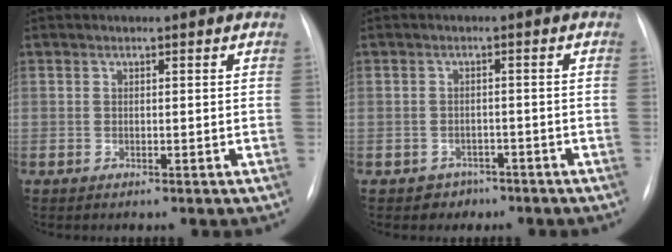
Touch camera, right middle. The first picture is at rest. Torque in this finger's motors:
{"motor_torque": [-0.15, -0.07, 0.14, 0.01]}